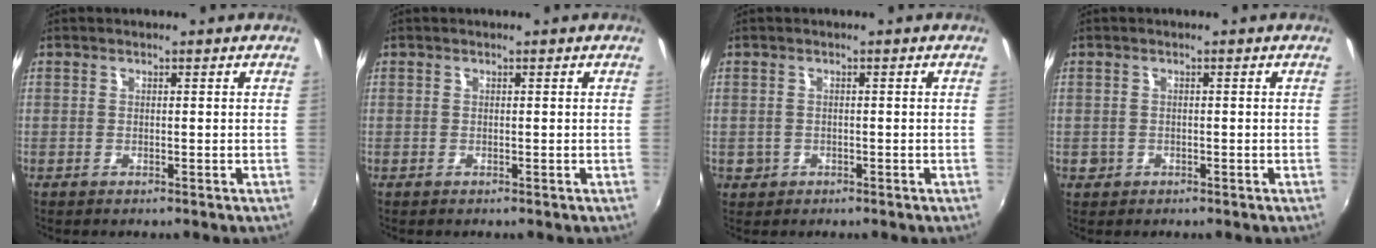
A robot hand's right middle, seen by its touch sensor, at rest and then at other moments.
{"total": 0.0}
{"total": 2.4, "force": [-0.6, 2.2, 0.6], "torque": [-0.017, -0.004, -0.007]}
{"total": 1.7, "force": [-0.5, 1.5, 0.4], "torque": [-0.010, -0.004, -0.008]}